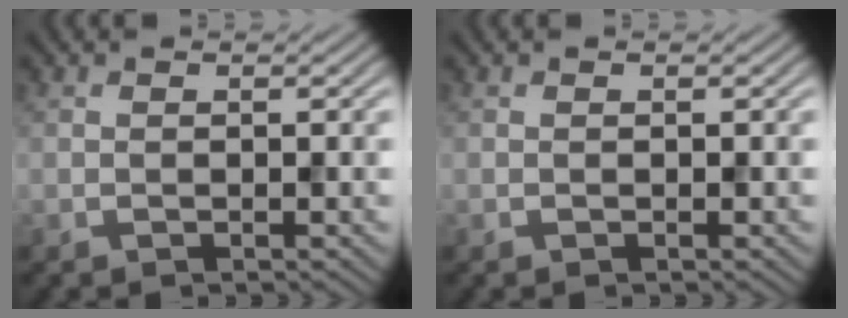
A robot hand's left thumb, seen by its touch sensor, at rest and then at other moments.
{"total": 0.0}